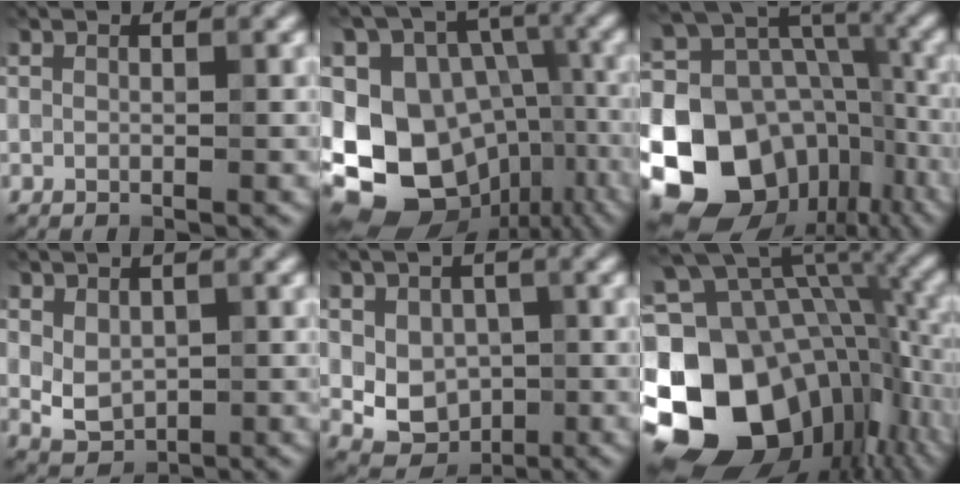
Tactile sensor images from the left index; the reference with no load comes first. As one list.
[{"total": 15.9, "force": [-4.5, 12.9, 8.1], "torque": [-0.157, 0.007, -0.045]}, {"total": 20.9, "force": [-7.7, 16.9, 9.6], "torque": [-0.183, -0.012, -0.120]}, {"total": 2.6, "force": [0.4, 1.9, 1.8], "torque": [-0.033, -0.006, 0.015]}, {"total": 4.3, "force": [0.2, 3.5, 2.4], "torque": [-0.035, -0.009, 0.005]}, {"total": 19.5, "force": [-4.5, 13.6, 13.3], "torque": [-0.246, 0.006, -0.061]}]